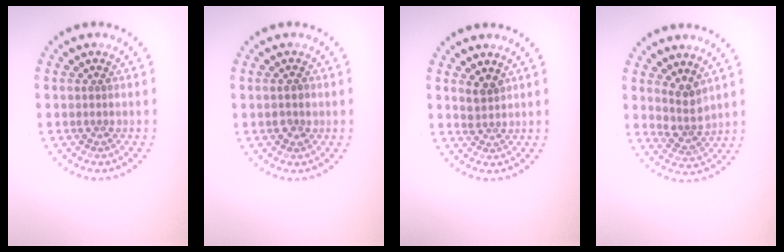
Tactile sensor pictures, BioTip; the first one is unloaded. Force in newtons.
{"total": 1.3, "press": 1.3, "slide": 0.2}
{"total": 1.6, "press": 1.2, "slide": 1.0}
{"total": 2.6, "press": 2.1, "slide": 1.6}